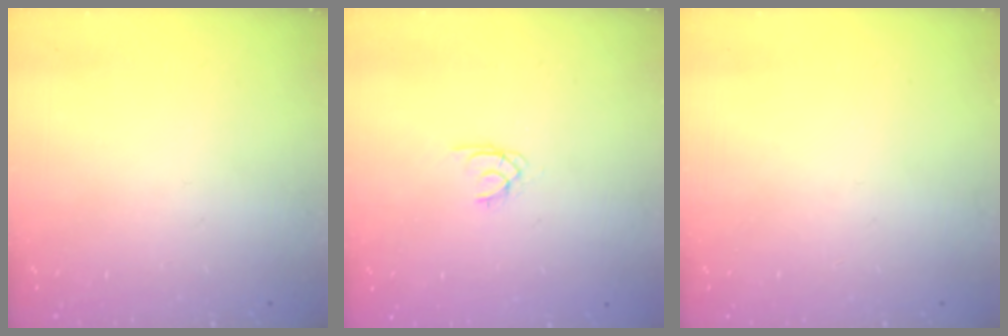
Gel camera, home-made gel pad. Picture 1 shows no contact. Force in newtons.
{"total": 1.5, "press": 1.4, "slide": 0.2}
{"total": 0.0}